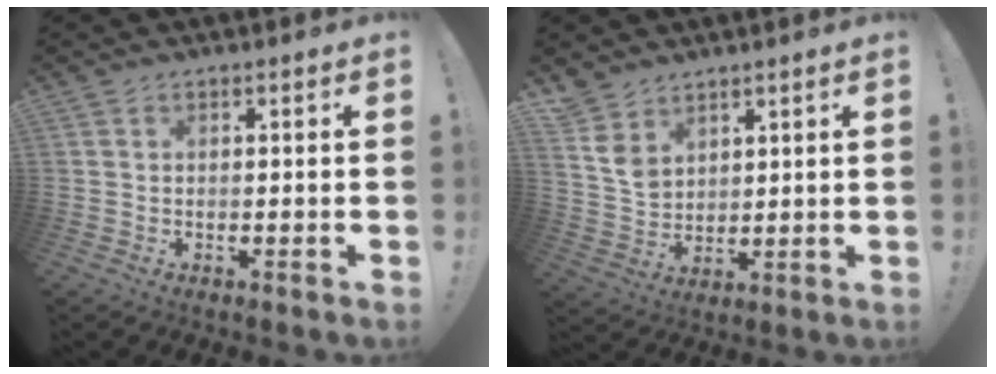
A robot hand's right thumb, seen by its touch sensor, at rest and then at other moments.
{"total": 7.6, "force": [5.1, 5.2, 2.3], "torque": [-0.047, -0.029, 0.104]}